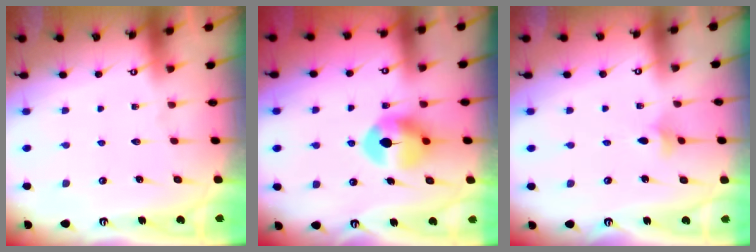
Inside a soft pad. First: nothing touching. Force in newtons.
{"total": 8.4, "press": 8.4, "slide": 0.3}
{"total": 3.1, "press": 3.0, "slide": 0.7}